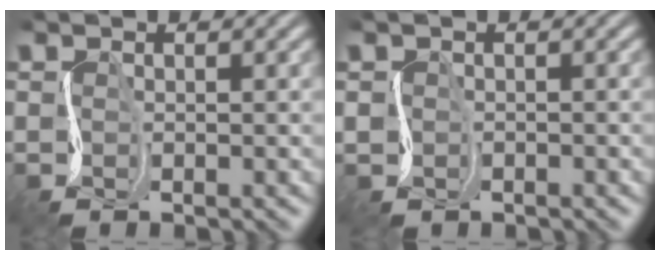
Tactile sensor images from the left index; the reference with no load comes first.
{"total": 1.0, "force": [-0.2, 0.8, 0.6], "torque": [-0.014, -0.004, -0.004]}